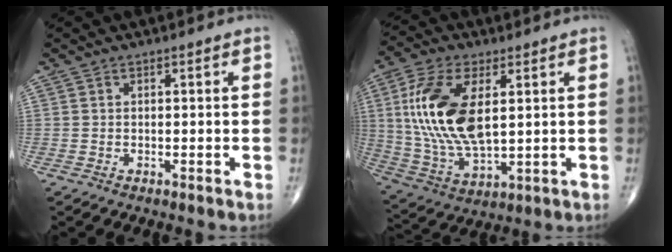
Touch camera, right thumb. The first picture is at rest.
{"total": 17.9, "force": [3.5, 8.7, 15.2], "torque": [-0.310, -0.014, 0.072]}